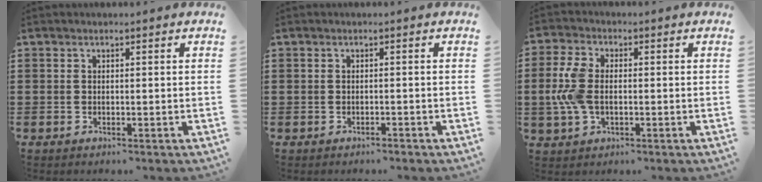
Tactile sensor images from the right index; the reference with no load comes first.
{"total": 0.7, "force": [-0.6, 0.3, -0.1], "torque": [0.000, 0.003, -0.015]}
{"total": 6.7, "force": [-0.4, 4.1, 5.3], "torque": [-0.135, 0.001, -0.015]}